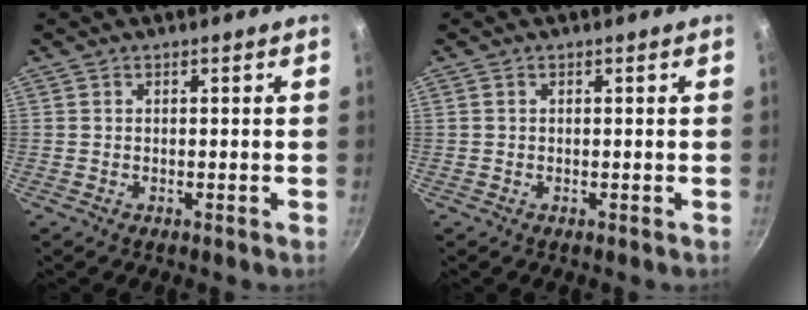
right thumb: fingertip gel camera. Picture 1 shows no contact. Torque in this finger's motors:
{"motor_torque": [-0.08, 0.24, -0.27, 0.21, -0.02]}